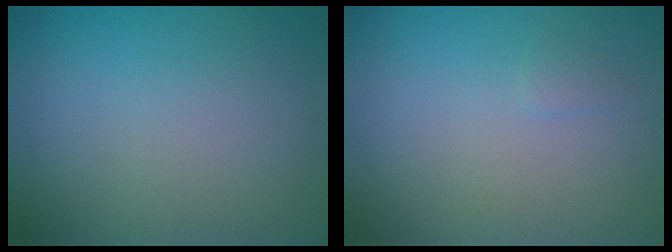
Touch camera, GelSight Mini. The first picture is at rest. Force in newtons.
{"total": 0.5, "press": 0.5, "slide": 0.1}